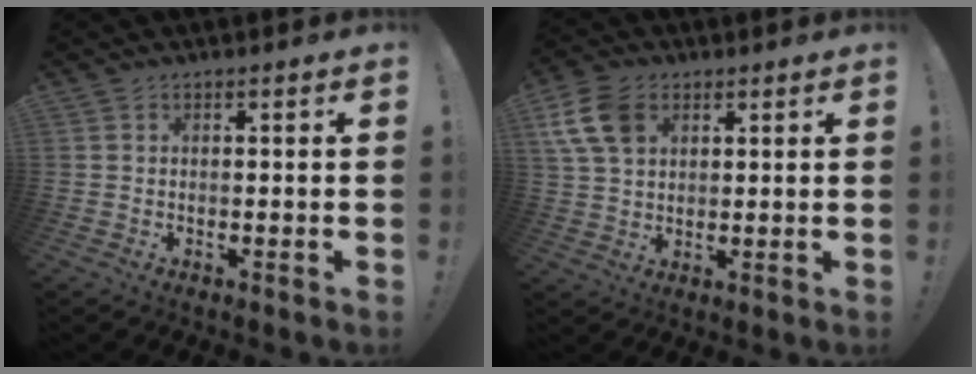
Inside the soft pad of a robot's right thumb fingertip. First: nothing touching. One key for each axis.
{"total": 11.1, "fx": 4.5, "fy": 7.6, "fz": 6.8, "tx": -0.143, "ty": -0.002, "tz": 0.088}